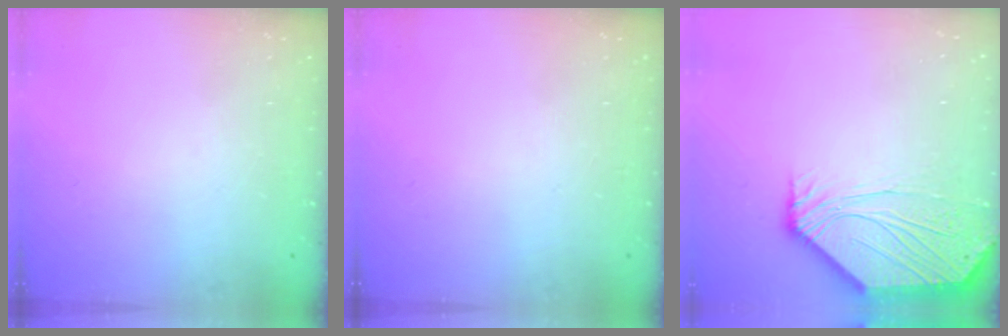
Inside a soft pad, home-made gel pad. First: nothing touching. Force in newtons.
{"total": 0.0}
{"total": 7.3, "press": 7.3, "slide": 1.1}